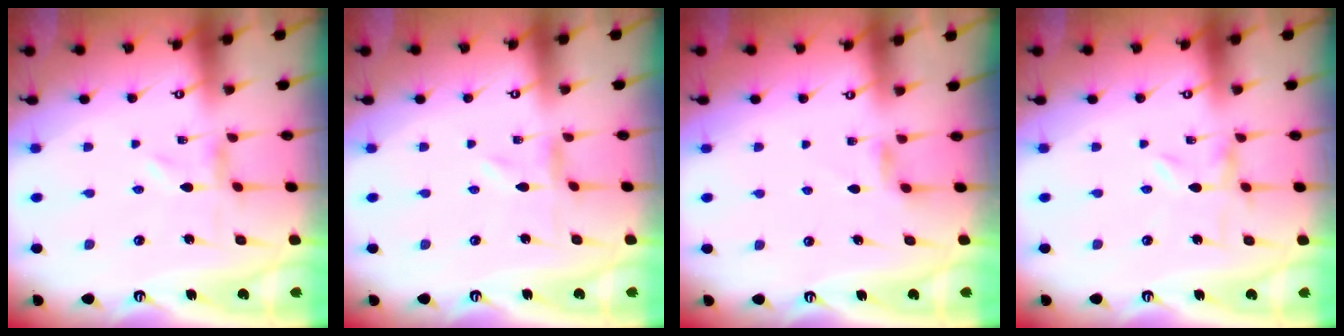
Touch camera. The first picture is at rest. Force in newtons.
{"total": 0.0}
{"total": 3.4, "press": 3.3, "slide": 0.6}
{"total": 0.0}